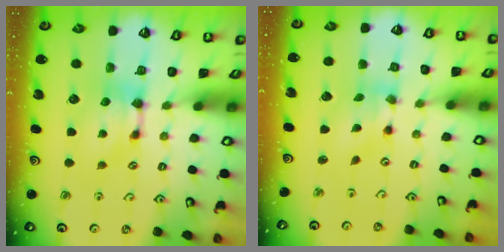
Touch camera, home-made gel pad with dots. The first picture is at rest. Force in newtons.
{"total": 2.0, "press": 1.6, "slide": 1.2}